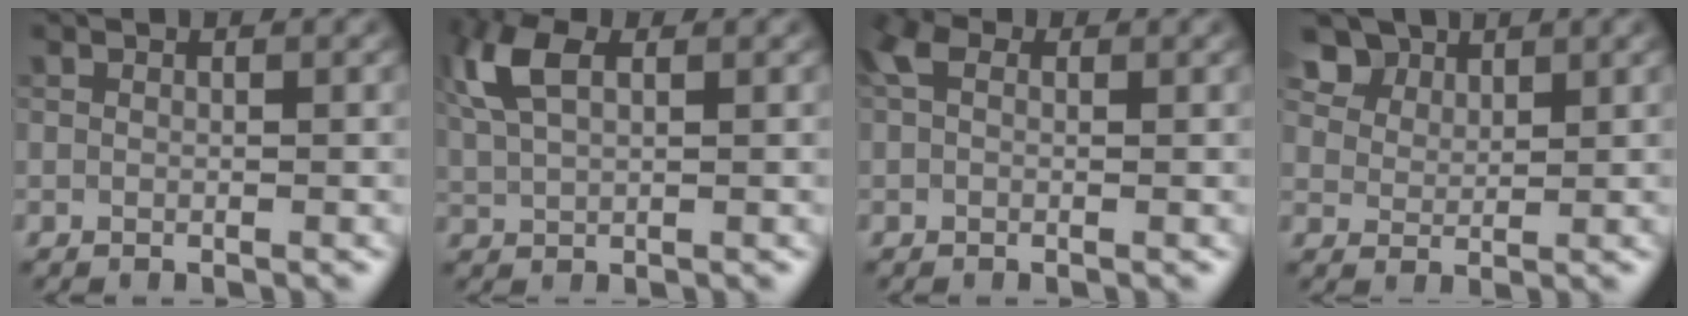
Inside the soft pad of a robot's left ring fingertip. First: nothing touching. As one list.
[{"total": 5.2, "force": [1.9, 2.6, 4.0], "torque": [-0.111, 0.017, 0.037]}, {"total": 2.5, "force": [0.7, 1.6, 1.7], "torque": [-0.036, 0.011, 0.004]}, {"total": 6.2, "force": [4.4, 3.6, 2.5], "torque": [-0.072, -0.006, 0.084]}]